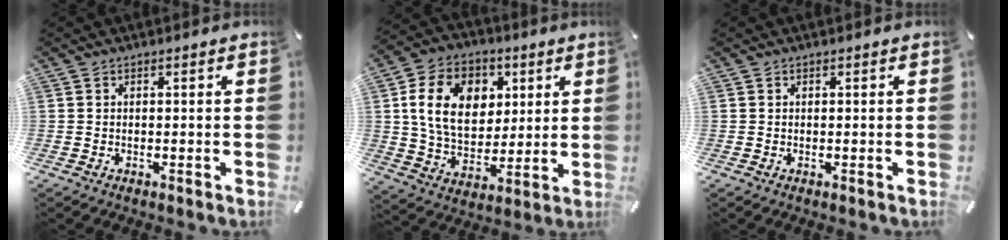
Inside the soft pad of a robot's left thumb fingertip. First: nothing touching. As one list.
[{"total": 15.4, "force": [4.3, 11.8, 8.9], "torque": [-0.160, 0.004, 0.081]}, {"total": 0.0}]